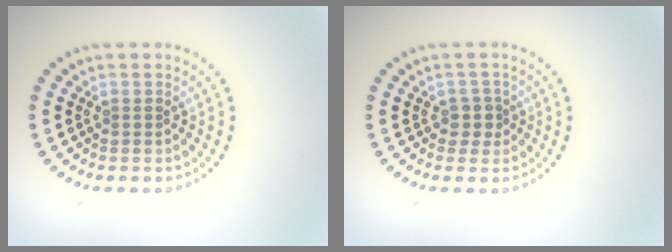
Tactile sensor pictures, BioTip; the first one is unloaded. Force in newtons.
{"total": 1.7, "press": 1.4, "slide": 1.0}